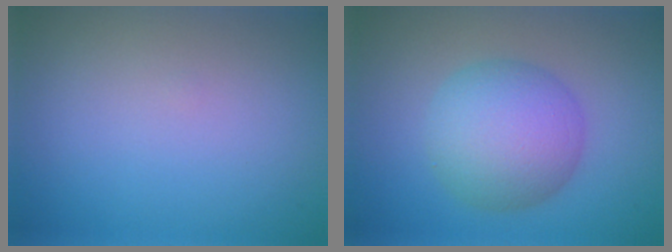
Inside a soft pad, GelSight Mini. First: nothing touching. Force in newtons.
{"total": 6.9, "press": 6.9, "slide": 0.3}